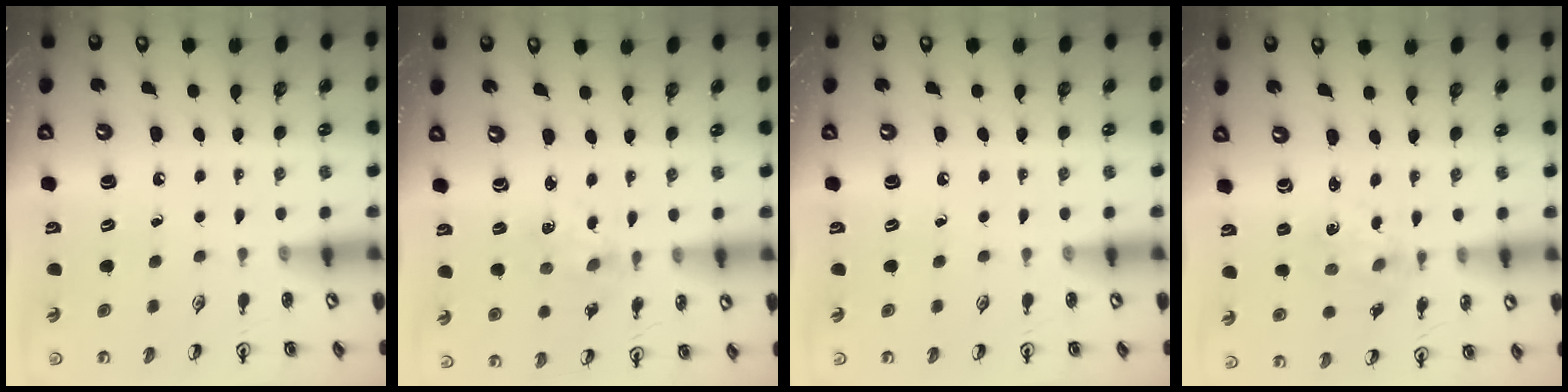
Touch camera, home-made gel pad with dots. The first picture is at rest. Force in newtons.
{"total": 1.5, "press": 1.4, "slide": 0.5}
{"total": 0.0}
{"total": 1.3, "press": 1.3, "slide": 0.3}